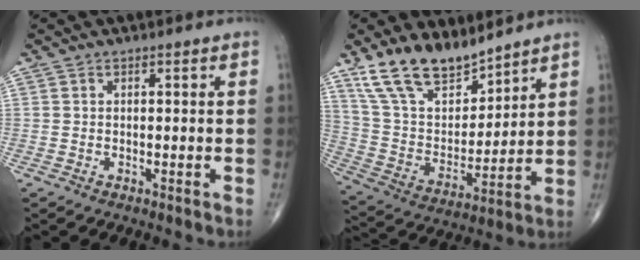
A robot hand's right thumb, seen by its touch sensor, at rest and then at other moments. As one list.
[{"total": 15.8, "force": [12.2, 6.7, 7.4], "torque": [-0.109, -0.061, 0.241]}]